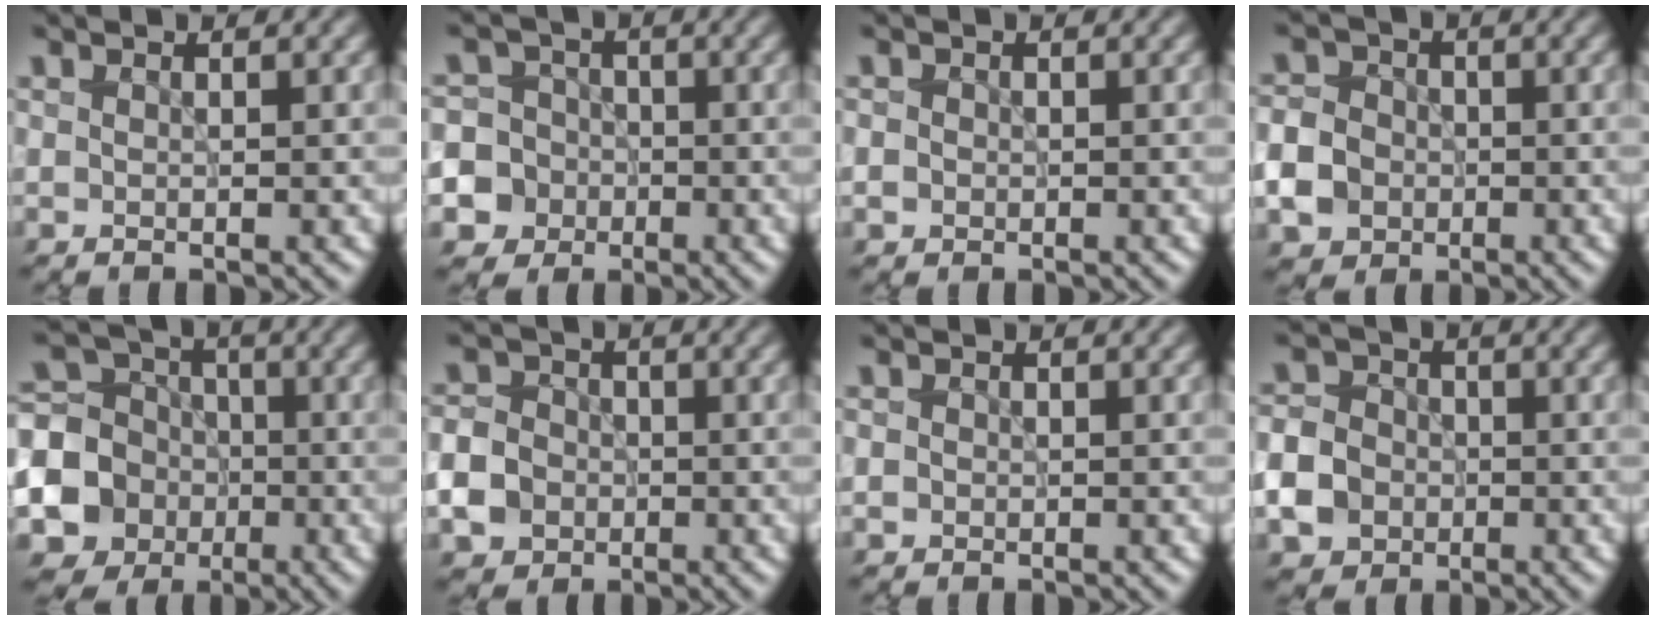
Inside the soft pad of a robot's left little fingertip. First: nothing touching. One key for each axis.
{"total": 8.7, "fx": -3.5, "fy": 7.8, "fz": 1.7, "tx": -0.035, "ty": -0.012, "tz": -0.089}
{"total": 0.9, "fx": -0.2, "fy": 0.9, "fz": 0.2, "tx": 0.001, "ty": -0.005, "tz": -0.003}
{"total": 6.8, "fx": -2.1, "fy": 5.9, "fz": 2.4, "tx": -0.051, "ty": -0.013, "tz": -0.063}
{"total": 10.9, "fx": -2.9, "fy": 9.9, "fz": 3.6, "tx": -0.096, "ty": -0.019, "tz": -0.076}
{"total": 8.0, "fx": -3.0, "fy": 7.0, "fz": 2.6, "tx": -0.059, "ty": -0.020, "tz": -0.077}
{"total": 0.6, "fx": -0.1, "fy": 0.6, "fz": 0.1, "tx": 0.002, "ty": -0.004, "tz": -0.003}
{"total": 8.1, "fx": -2.8, "fy": 7.1, "fz": 2.7, "tx": -0.062, "ty": -0.023, "tz": -0.074}